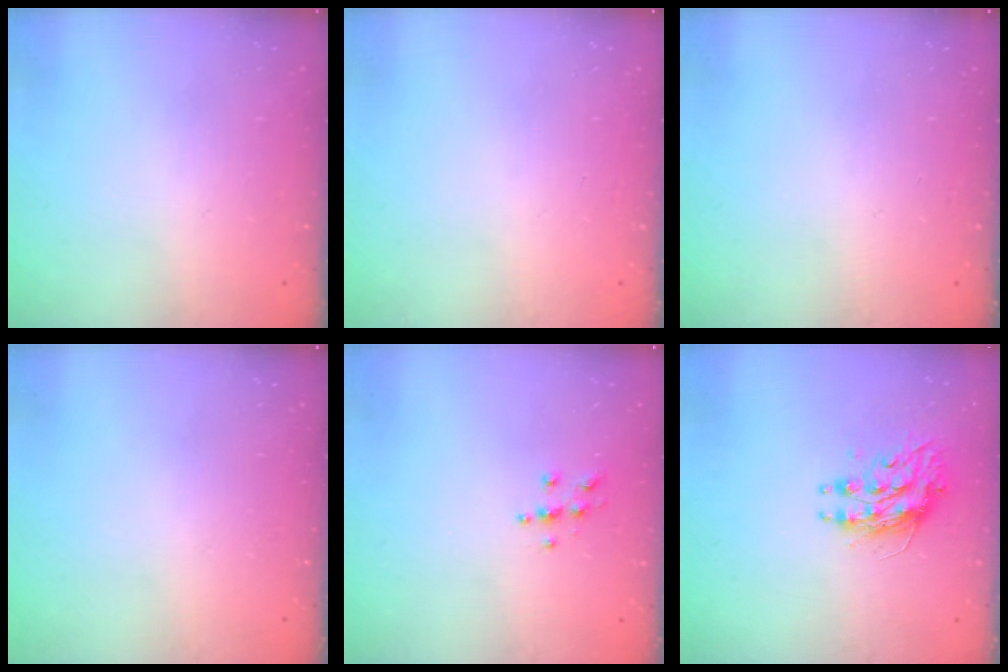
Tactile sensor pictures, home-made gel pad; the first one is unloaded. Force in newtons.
{"total": 0.0}
{"total": 0.0}
{"total": 0.0}
{"total": 5.5, "press": 5.5, "slide": 0.4}
{"total": 10.2, "press": 10.2, "slide": 0.7}